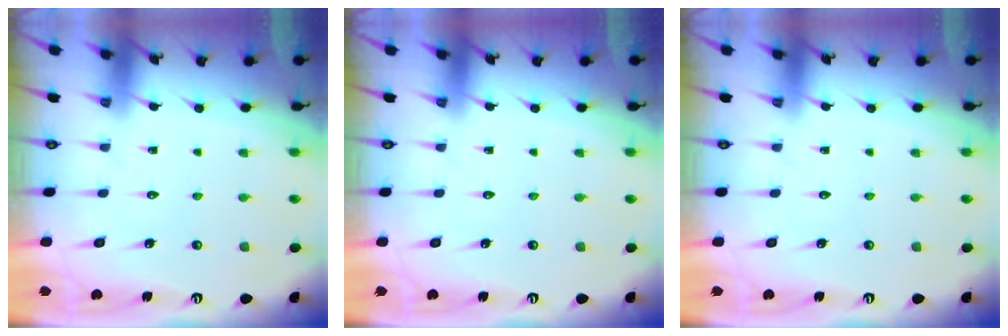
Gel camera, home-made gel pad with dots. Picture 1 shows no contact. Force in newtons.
{"total": 0.0}
{"total": 0.0}